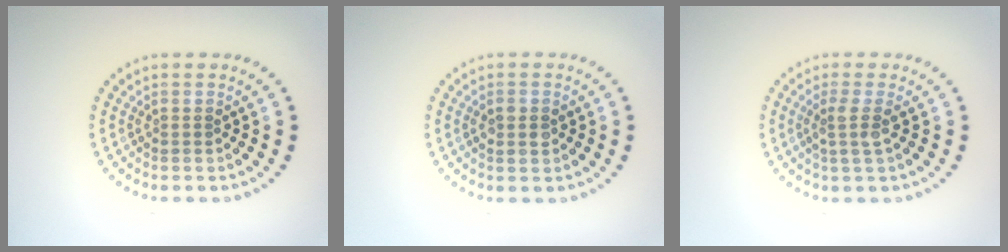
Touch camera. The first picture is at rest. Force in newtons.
{"total": 1.4, "press": 1.4, "slide": 0.2}
{"total": 1.8, "press": 1.3, "slide": 1.3}